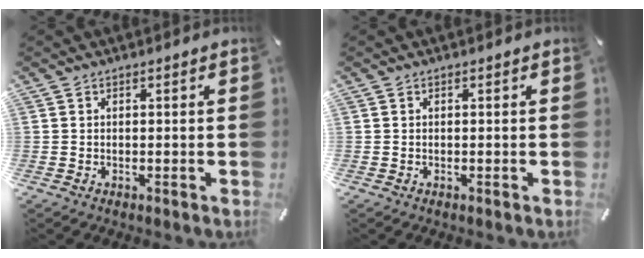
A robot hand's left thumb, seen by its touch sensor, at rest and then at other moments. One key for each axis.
{"total": 0.0}